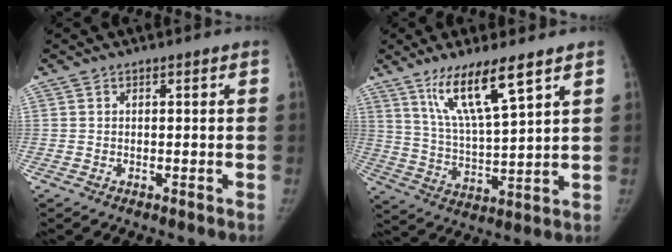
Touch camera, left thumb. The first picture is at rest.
{"total": 12.5, "force": [7.8, 2.0, 9.6], "torque": [-0.174, -0.042, 0.155]}